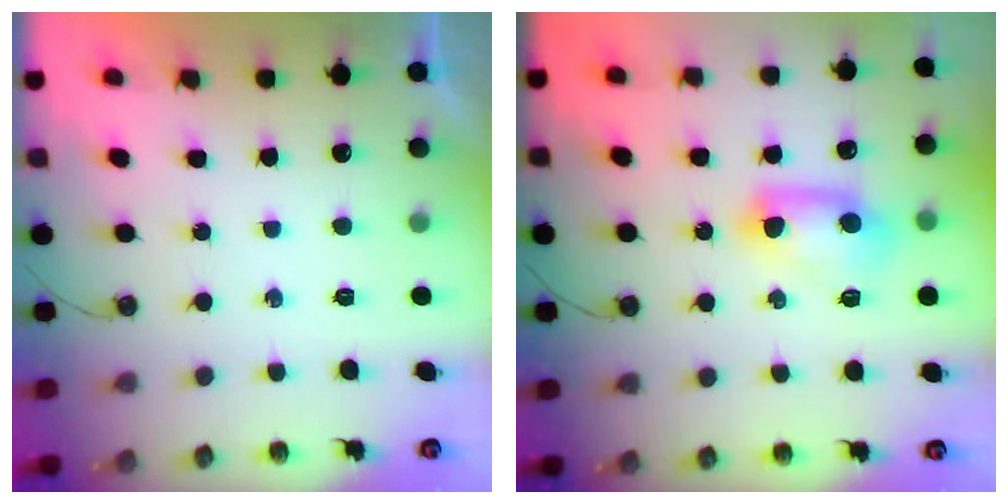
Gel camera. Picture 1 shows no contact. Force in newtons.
{"total": 10.0, "press": 9.9, "slide": 1.4}